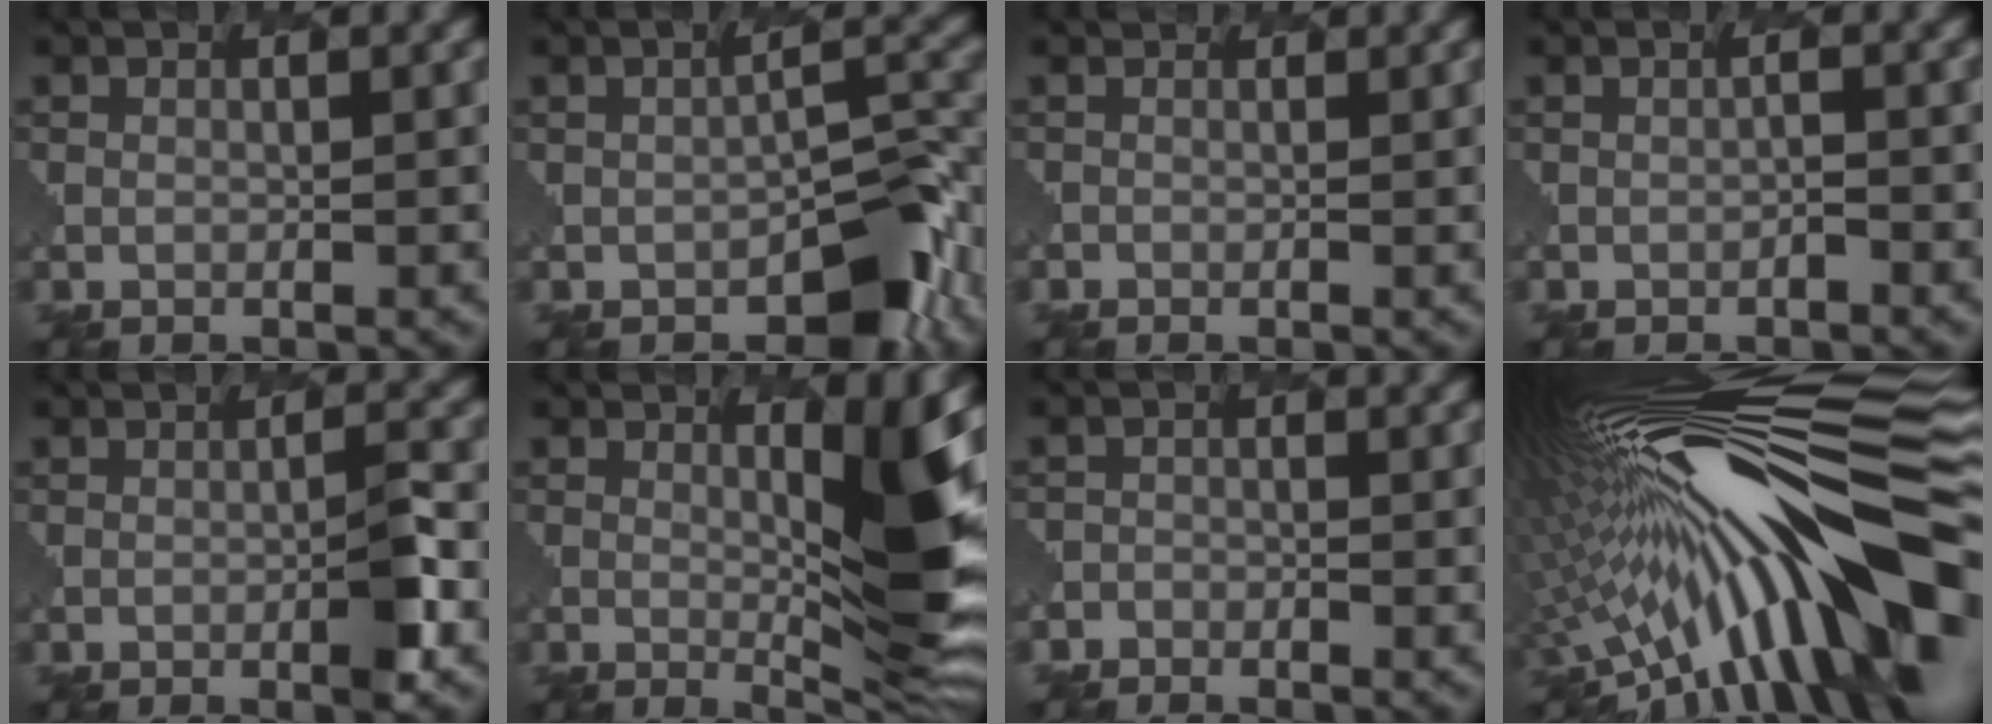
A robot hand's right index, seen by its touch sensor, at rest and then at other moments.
{"total": 5.0, "force": [-3.4, 2.4, 2.6], "torque": [-0.053, -0.010, -0.057]}
{"total": 1.1, "force": [-0.5, 1.0, 0.2], "torque": [-0.006, 0.003, -0.009]}
{"total": 1.3, "force": [-0.6, -0.4, -1.1], "torque": [-0.014, -0.011, -0.013]}
{"total": 1.3, "force": [-0.8, -0.7, 0.7], "torque": [-0.043, -0.003, -0.024]}
{"total": 5.2, "force": [1.5, 0.2, 5.0], "torque": [-0.106, -0.012, 0.017]}
{"total": 4.0, "force": [-3.3, 1.6, -1.4], "torque": [0.019, 0.003, -0.061]}
{"total": 13.5, "force": [-2.2, 2.7, 13.1], "torque": [-0.211, 0.046, -0.083]}